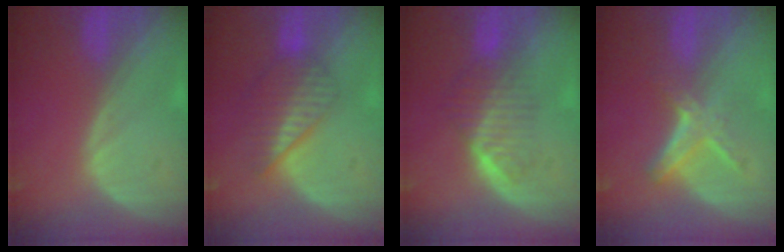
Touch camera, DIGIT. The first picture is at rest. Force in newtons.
{"total": 6.6, "press": 5.9, "slide": 2.9}
{"total": 6.5, "press": 5.7, "slide": 3.1}
{"total": 5.8, "press": 5.2, "slide": 2.5}